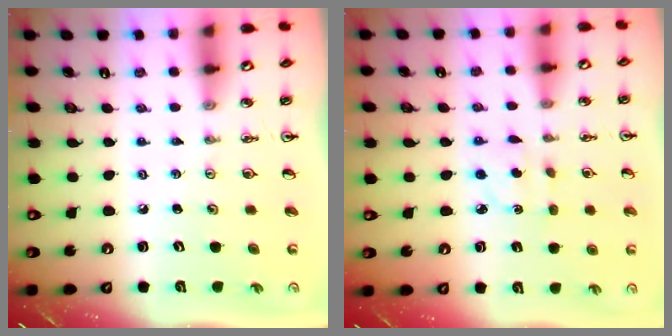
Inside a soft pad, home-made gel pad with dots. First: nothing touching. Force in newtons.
{"total": 2.4, "press": 2.2, "slide": 0.8}